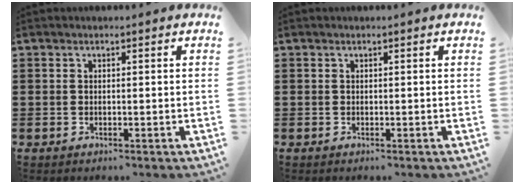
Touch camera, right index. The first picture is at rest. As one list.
[{"total": 0.0}]